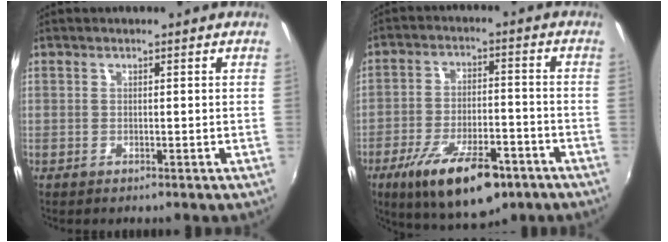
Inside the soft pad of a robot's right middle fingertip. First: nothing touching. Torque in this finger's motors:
{"motor_torque": [1.53, -0.61, 0.89, 0.21]}